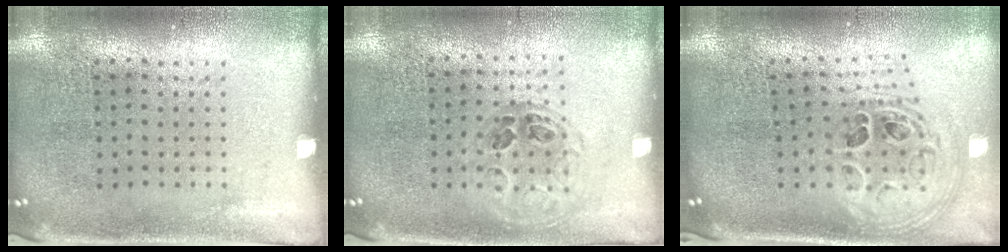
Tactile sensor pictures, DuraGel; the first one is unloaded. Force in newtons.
{"total": 0.9, "press": 0.9, "slide": 0.2}
{"total": 1.8, "press": 1.5, "slide": 1.0}